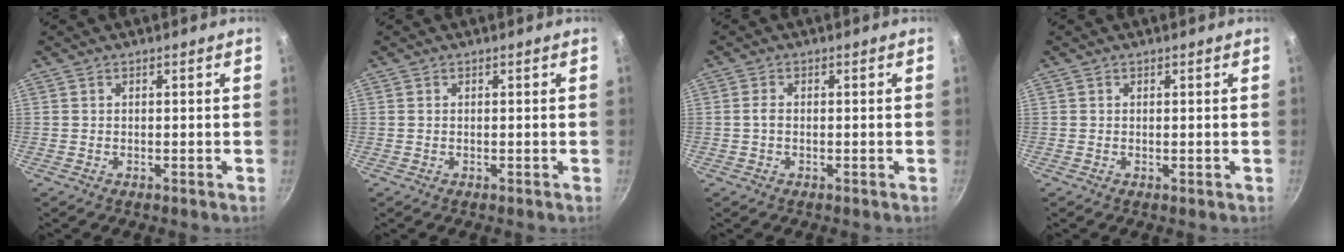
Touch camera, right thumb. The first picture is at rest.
{"total": 0.0}
{"total": 1.5, "force": [-0.2, 1.0, 1.1], "torque": [-0.022, 0.006, -0.005]}
{"total": 0.0}